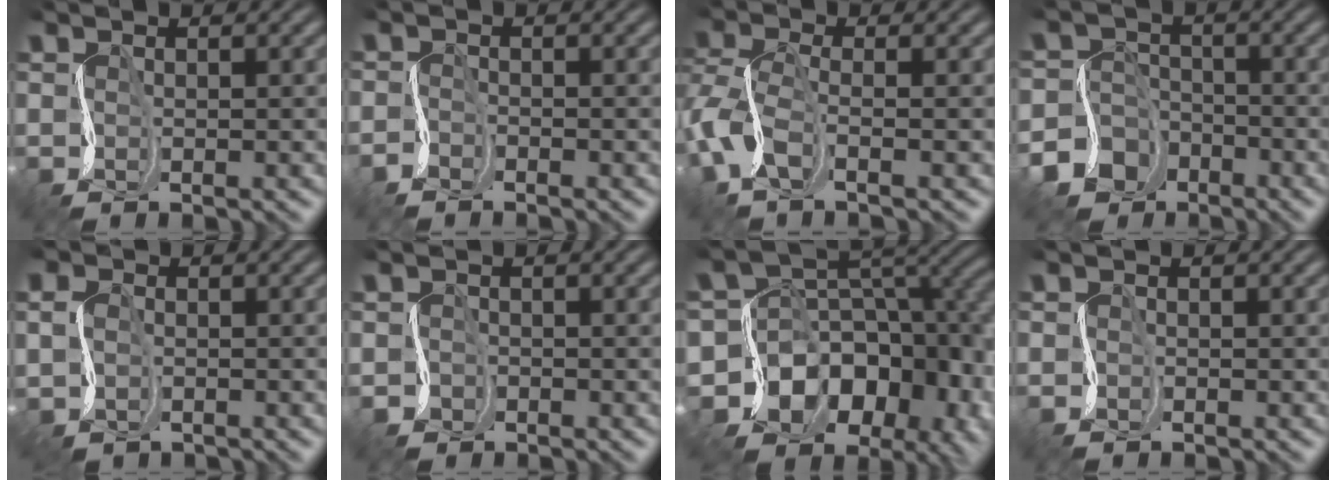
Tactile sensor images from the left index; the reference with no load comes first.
{"total": 1.2, "force": [-1.2, 0.2, 0.1], "torque": [-0.005, 0.000, -0.030]}
{"total": 4.5, "force": [-1.7, 2.1, 3.6], "torque": [-0.099, -0.006, -0.046]}
{"total": 8.0, "force": [-4.8, 6.3, 0.8], "torque": [-0.008, -0.020, -0.104]}
{"total": 1.2, "force": [0.1, 1.2, 0.1], "torque": [-0.009, 0.000, 0.003]}
{"total": 1.0, "force": [-0.6, 0.7, -0.4], "torque": [0.011, -0.002, -0.012]}
{"total": 16.2, "force": [-7.2, 12.6, 7.1], "torque": [-0.130, -0.008, -0.106]}
{"total": 0.5, "force": [-0.5, 0.1, -0.1], "torque": [-0.001, 0.000, -0.012]}